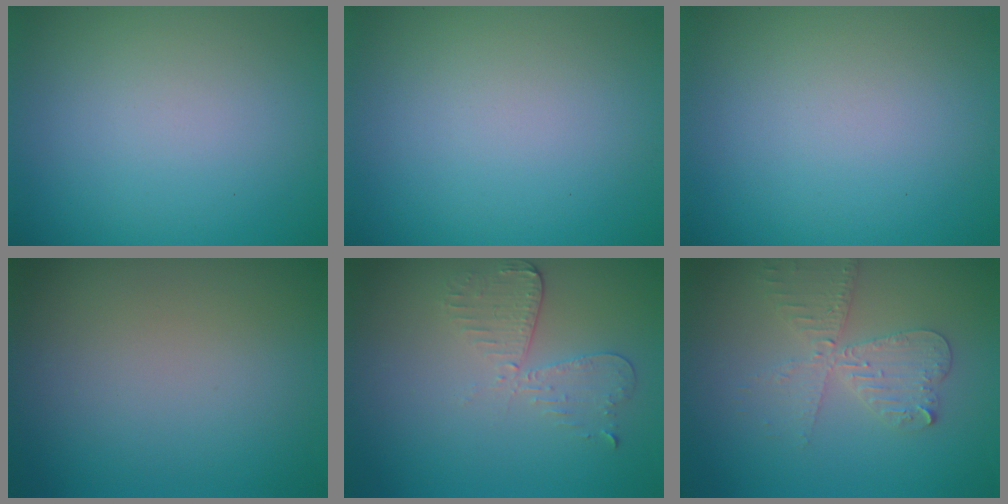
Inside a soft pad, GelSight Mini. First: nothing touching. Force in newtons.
{"total": 0.0}
{"total": 0.0}
{"total": 0.0}
{"total": 2.9, "press": 2.6, "slide": 1.4}
{"total": 4.0, "press": 3.4, "slide": 2.1}